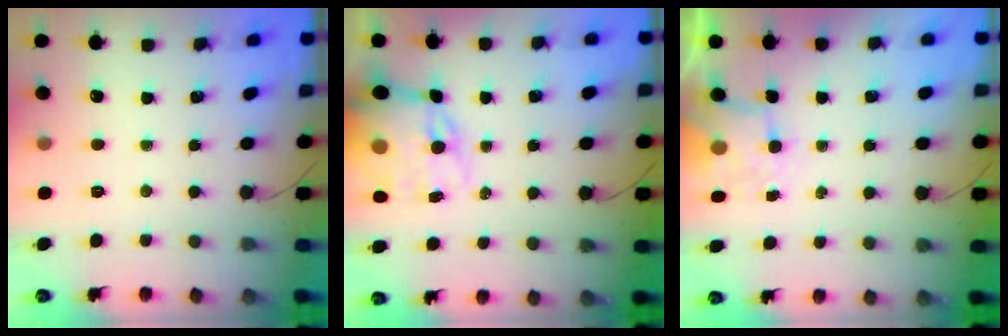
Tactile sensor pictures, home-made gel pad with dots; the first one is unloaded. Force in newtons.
{"total": 14.9, "press": 14.6, "slide": 3.1}
{"total": 4.4, "press": 4.4, "slide": 0.7}